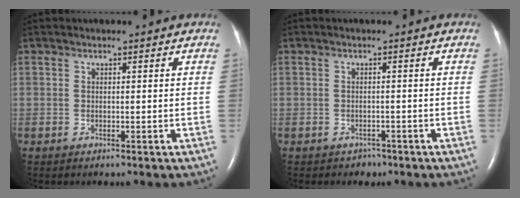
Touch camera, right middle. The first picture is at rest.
{"total": 1.1, "force": [-0.8, 0.7, 0.0], "torque": [-0.003, 0.001, -0.013]}